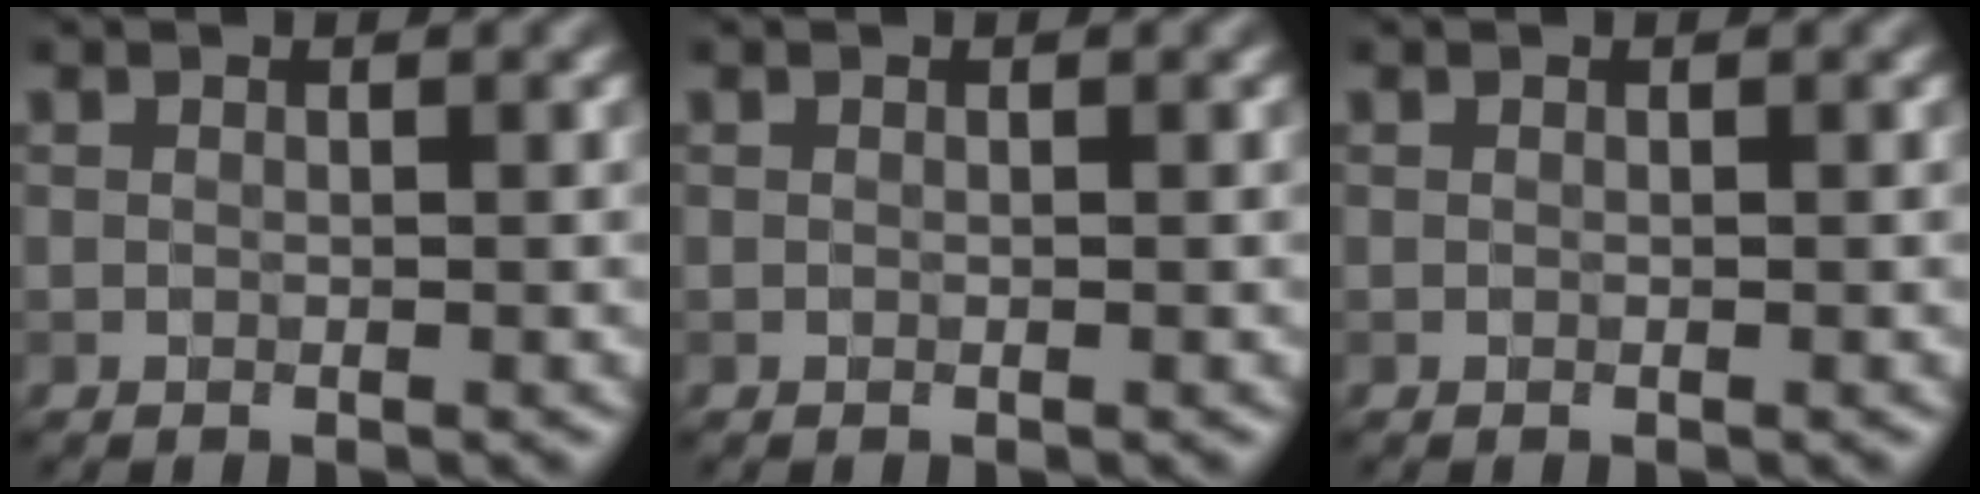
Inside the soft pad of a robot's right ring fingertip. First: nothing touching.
{"total": 0.0}
{"total": 0.0}